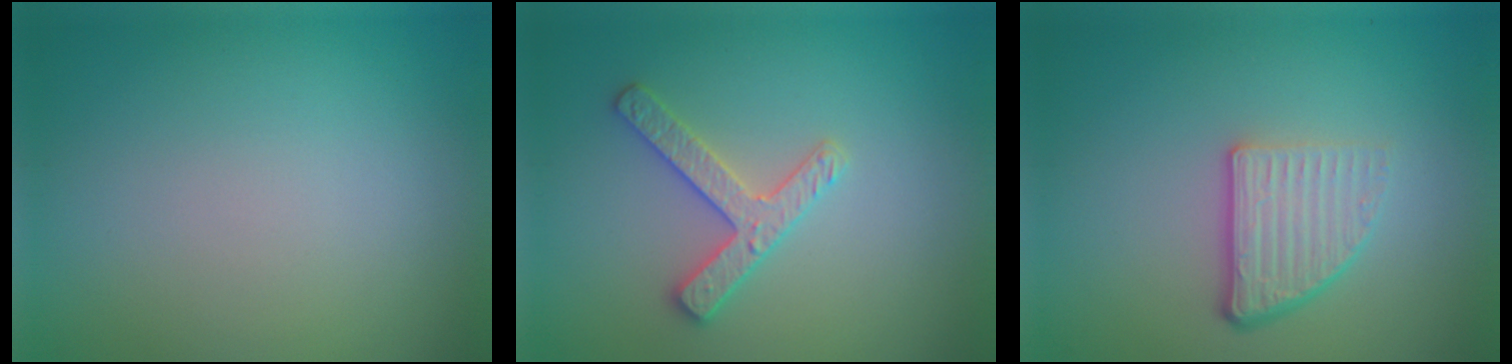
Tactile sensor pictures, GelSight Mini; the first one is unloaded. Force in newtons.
{"total": 2.7, "press": 2.7, "slide": 0.3}
{"total": 3.9, "press": 2.5, "slide": 2.9}